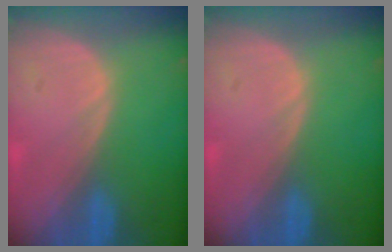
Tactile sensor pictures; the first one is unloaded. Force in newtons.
{"total": 0.0}